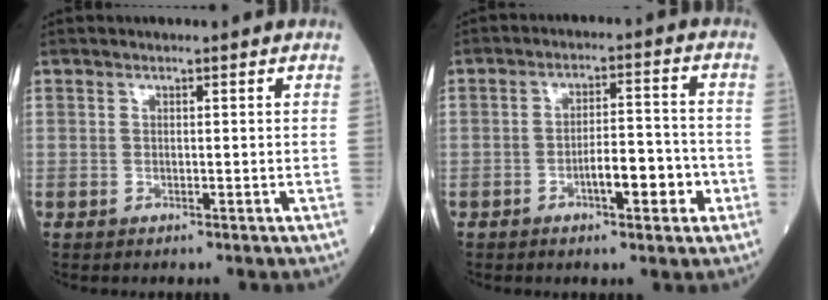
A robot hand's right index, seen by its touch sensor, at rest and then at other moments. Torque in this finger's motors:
{"motor_torque": [0.25, -0.06, 0.47, 0.11]}